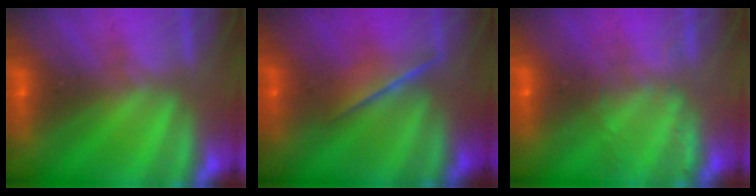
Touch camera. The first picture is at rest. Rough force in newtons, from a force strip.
{"total": 1.6}
{"total": 2.2}